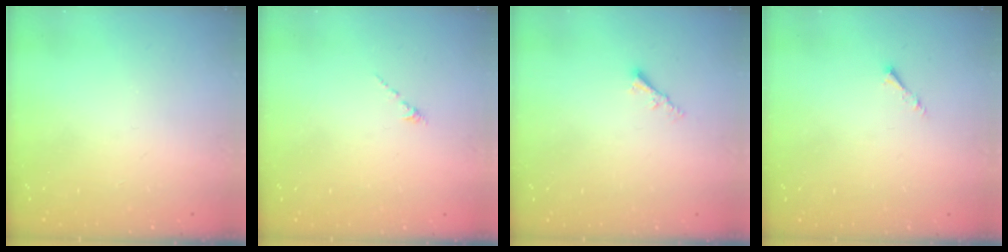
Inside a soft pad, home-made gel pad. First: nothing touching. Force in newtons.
{"total": 0.0}
{"total": 2.2, "press": 2.2, "slide": 0.4}
{"total": 1.1, "press": 1.0, "slide": 0.3}